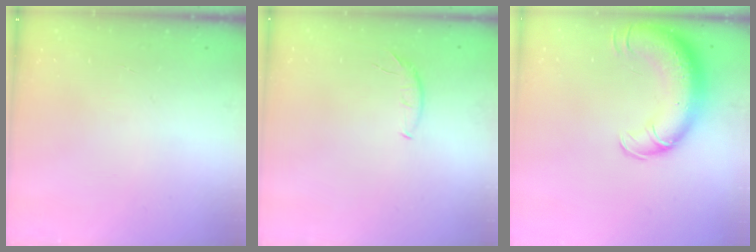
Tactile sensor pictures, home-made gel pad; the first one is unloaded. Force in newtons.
{"total": 5.5, "press": 5.5, "slide": 0.5}
{"total": 16.2, "press": 15.7, "slide": 3.9}